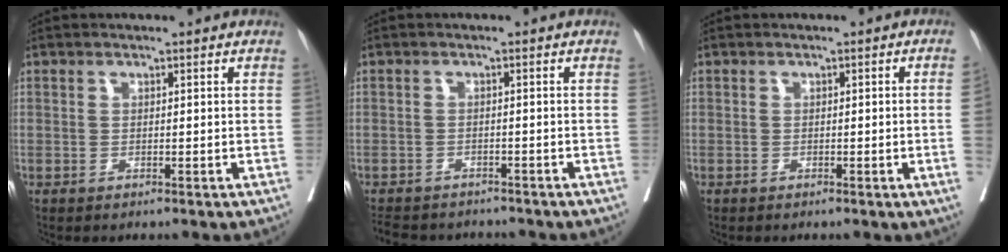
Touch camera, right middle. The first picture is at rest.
{"total": 9.2, "force": [-8.3, 3.1, 2.6], "torque": [-0.053, -0.002, -0.111]}
{"total": 2.2, "force": [-0.3, -0.8, 2.1], "torque": [-0.027, -0.005, -0.001]}